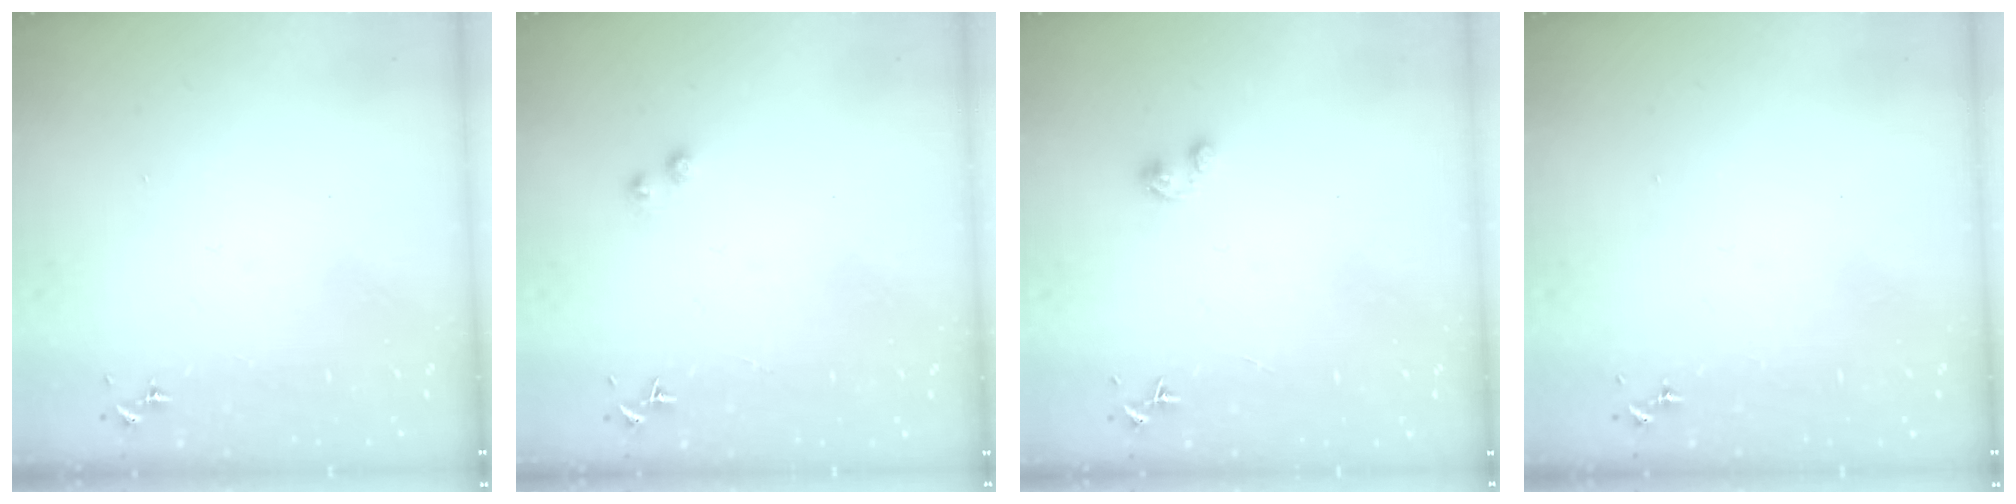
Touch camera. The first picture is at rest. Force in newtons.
{"total": 1.0, "press": 1.0, "slide": 0.1}
{"total": 2.8, "press": 2.7, "slide": 0.4}
{"total": 1.3, "press": 1.0, "slide": 0.9}